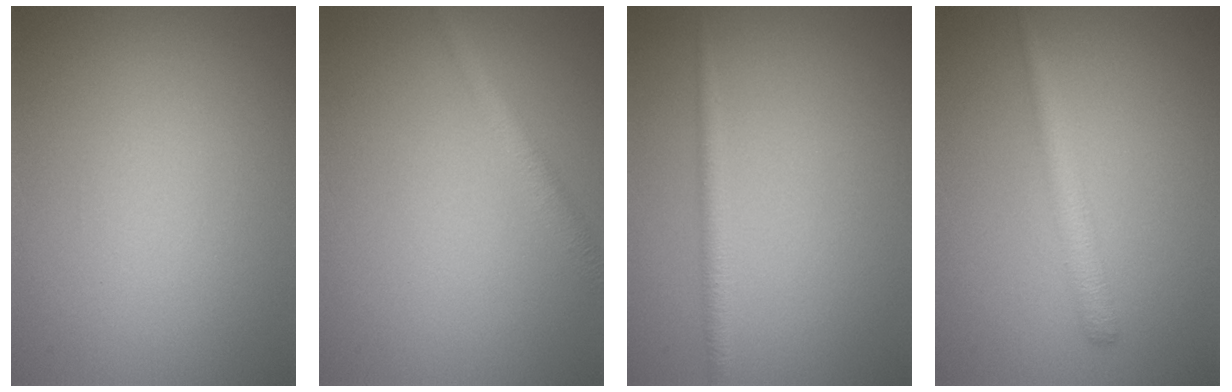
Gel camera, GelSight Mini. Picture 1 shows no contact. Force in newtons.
{"total": 2.4, "press": 2.4, "slide": 0.1}
{"total": 1.5, "press": 1.5, "slide": 0.1}
{"total": 2.2, "press": 2.2, "slide": 0.2}